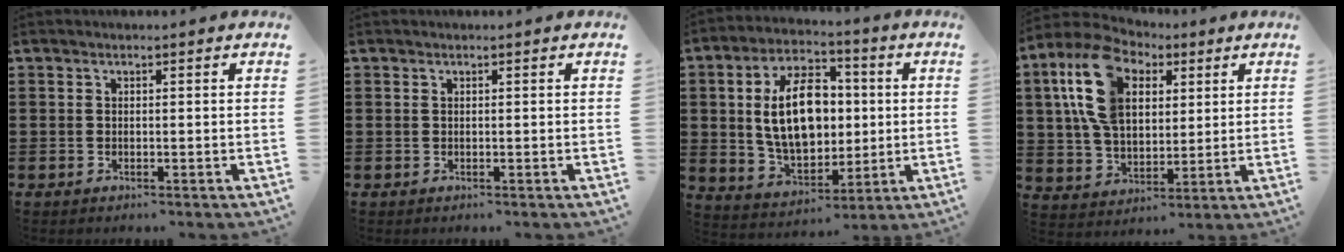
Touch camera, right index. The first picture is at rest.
{"total": 0.0}
{"total": 13.6, "force": [1.4, 8.3, 10.7], "torque": [-0.209, 0.011, 0.021]}
{"total": 13.6, "force": [5.0, 8.5, 9.4], "torque": [-0.225, 0.015, 0.086]}